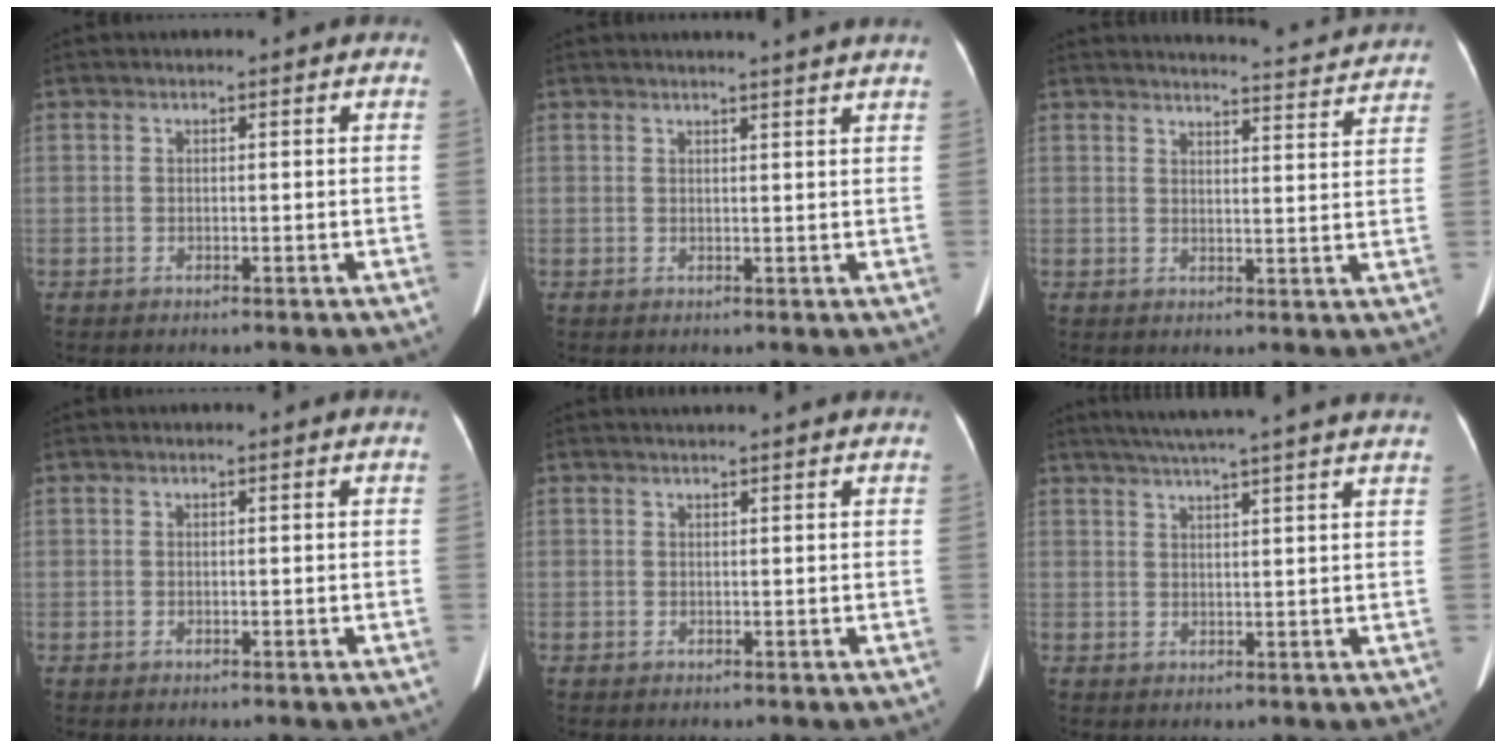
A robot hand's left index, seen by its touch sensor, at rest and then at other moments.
{"total": 4.9, "force": [4.4, -0.9, 2.0], "torque": [-0.025, 0.002, 0.038]}
{"total": 10.2, "force": [10.1, -0.3, 1.3], "torque": [-0.021, -0.026, 0.108]}
{"total": 0.0}
{"total": 3.8, "force": [3.7, -0.1, 1.1], "torque": [-0.012, 0.027, 0.039]}
{"total": 16.4, "force": [14.2, -0.7, 8.2], "torque": [-0.134, 0.016, 0.180]}